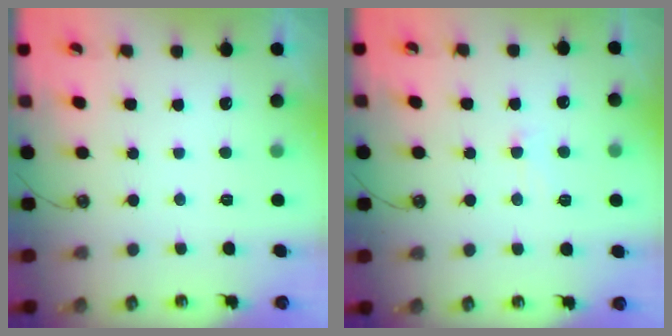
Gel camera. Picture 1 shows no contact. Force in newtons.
{"total": 0.7, "press": 0.1, "slide": 0.7}